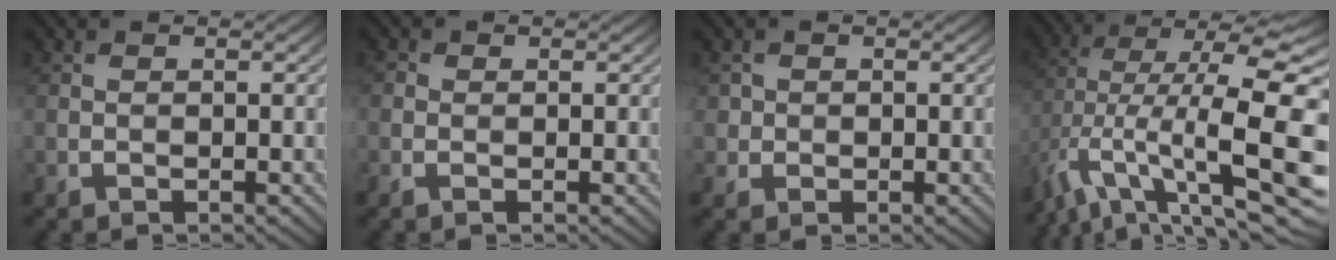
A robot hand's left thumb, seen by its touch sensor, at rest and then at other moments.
{"total": 0.6, "force": [0.1, 0.5, 0.4], "torque": [-0.009, 0.002, -0.003]}
{"total": 1.5, "force": [0.4, 1.3, -0.5], "torque": [0.013, -0.004, 0.005]}
{"total": 13.7, "force": [-3.4, 5.0, 12.3], "torque": [-0.234, -0.001, -0.053]}